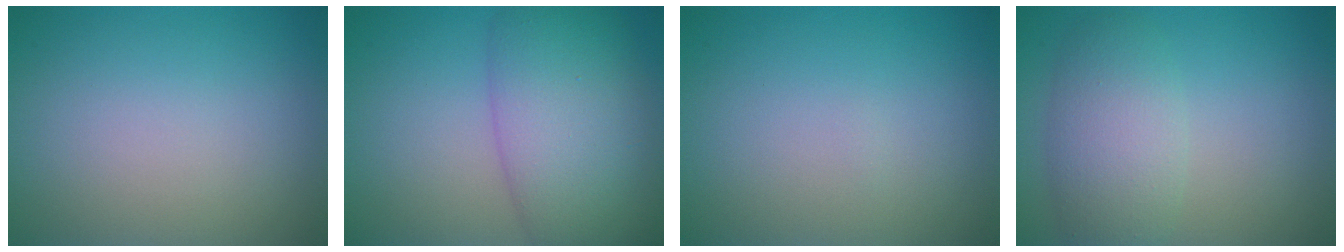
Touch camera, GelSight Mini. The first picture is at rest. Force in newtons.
{"total": 9.1, "press": 9.1, "slide": 0.2}
{"total": 0.0}
{"total": 4.6, "press": 4.6, "slide": 0.2}